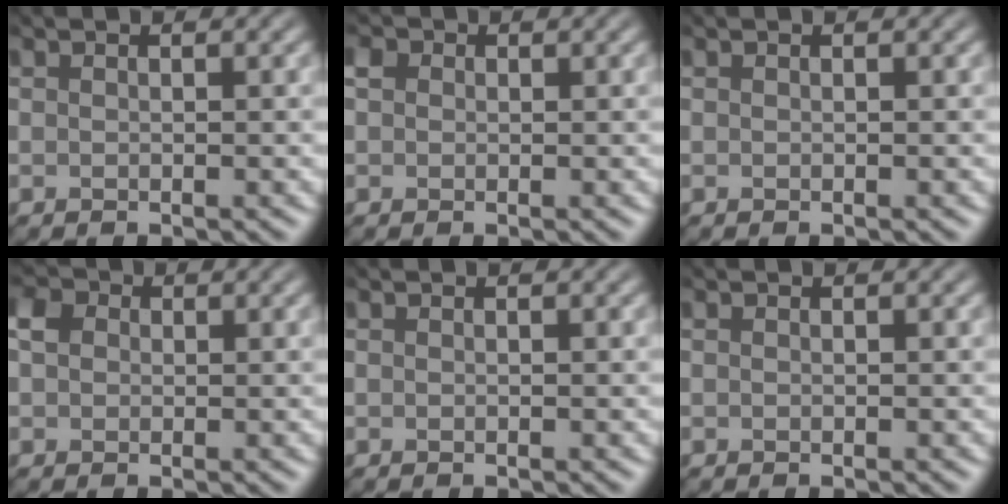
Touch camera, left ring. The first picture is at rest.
{"total": 0.9, "force": [-0.4, 0.7, -0.5], "torque": [0.003, 0.006, -0.004]}
{"total": 0.0}
{"total": 1.4, "force": [-0.4, 1.4, -0.3], "torque": [-0.008, 0.006, -0.006]}
{"total": 0.0}
{"total": 0.0}